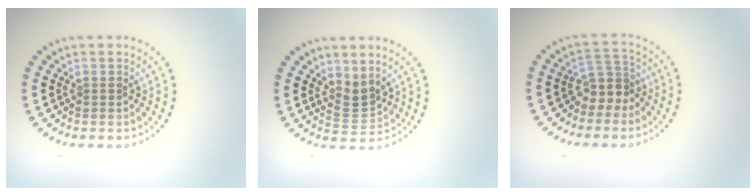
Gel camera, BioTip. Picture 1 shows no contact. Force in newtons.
{"total": 2.1, "press": 1.4, "slide": 1.6}
{"total": 2.8, "press": 2.1, "slide": 1.8}